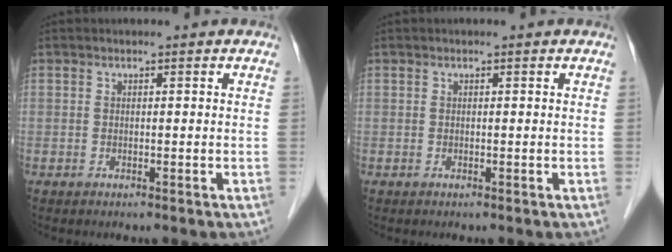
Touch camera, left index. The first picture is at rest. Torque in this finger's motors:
{"motor_torque": [-0.93, -1.21, 0.26, 0.05]}